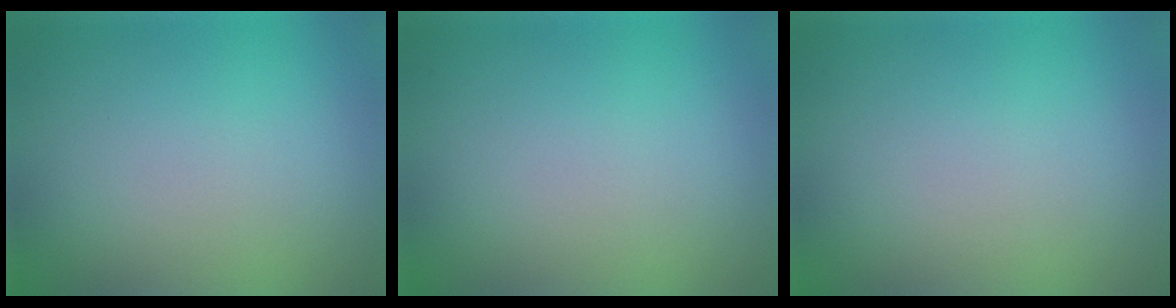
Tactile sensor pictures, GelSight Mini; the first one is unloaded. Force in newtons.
{"total": 0.0}
{"total": 0.0}